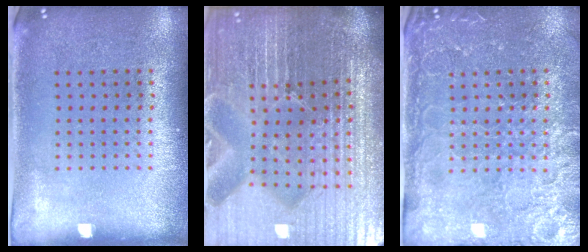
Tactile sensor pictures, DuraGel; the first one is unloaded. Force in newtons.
{"total": 7.3, "press": 6.4, "slide": 3.5}
{"total": 4.1, "press": 3.9, "slide": 1.3}